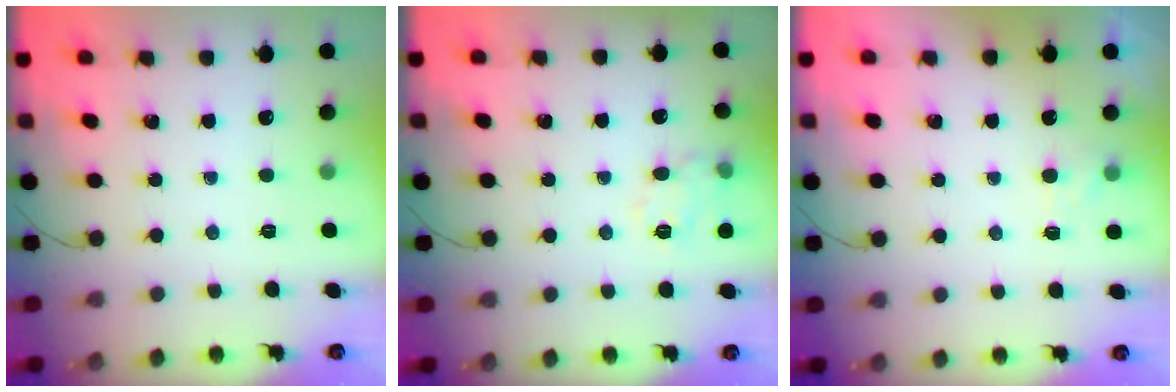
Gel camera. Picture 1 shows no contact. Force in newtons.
{"total": 10.2, "press": 10.2, "slide": 0.7}
{"total": 2.0, "press": 1.6, "slide": 1.2}